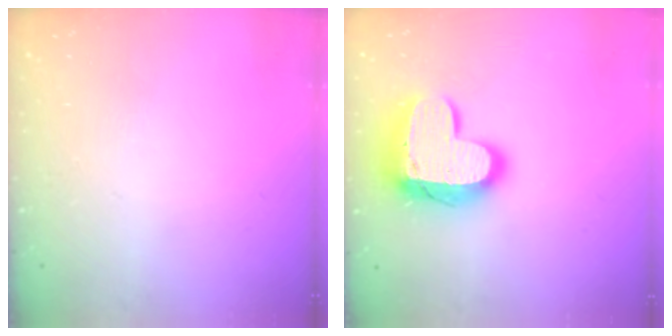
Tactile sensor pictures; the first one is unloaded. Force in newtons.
{"total": 16.3, "press": 16.2, "slide": 1.4}